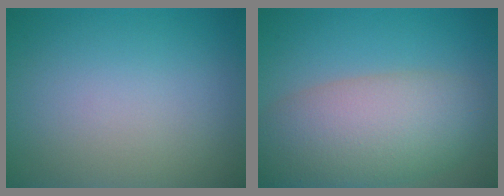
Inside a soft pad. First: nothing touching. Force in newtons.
{"total": 8.7, "press": 8.7, "slide": 0.8}